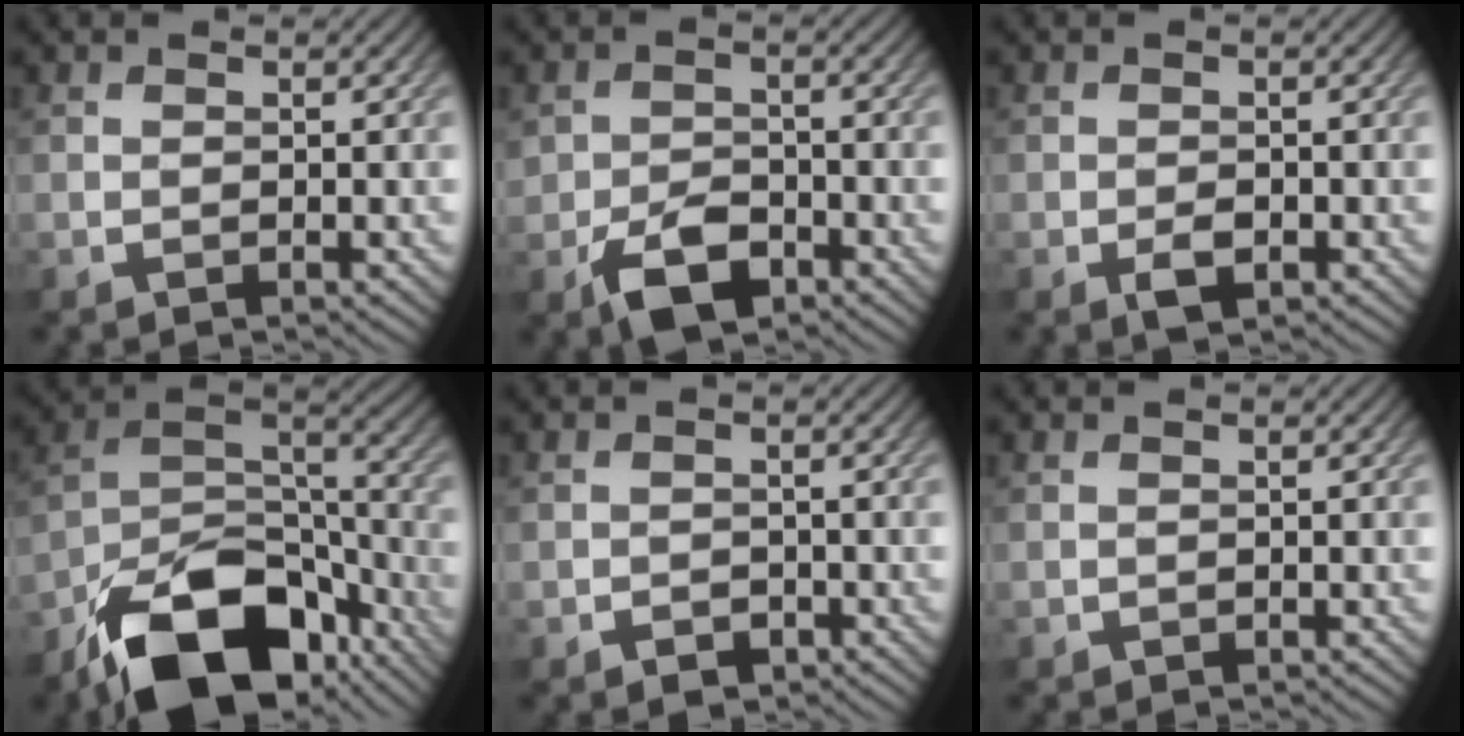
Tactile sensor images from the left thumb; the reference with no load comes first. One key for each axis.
{"total": 5.8, "fx": -3.3, "fy": 3.4, "fz": 3.4, "tx": -0.066, "ty": -0.008, "tz": -0.063}
{"total": 2.1, "fx": -1.0, "fy": 1.1, "fz": 1.5, "tx": -0.027, "ty": -0.003, "tz": -0.016}
{"total": 17.7, "fx": -11.7, "fy": 8.7, "fz": 10.0, "tx": -0.195, "ty": -0.031, "tz": -0.201}
{"total": 1.5, "fx": -0.9, "fy": 1.1, "fz": 0.6, "tx": -0.010, "ty": -0.006, "tz": -0.015}
{"total": 0.0}